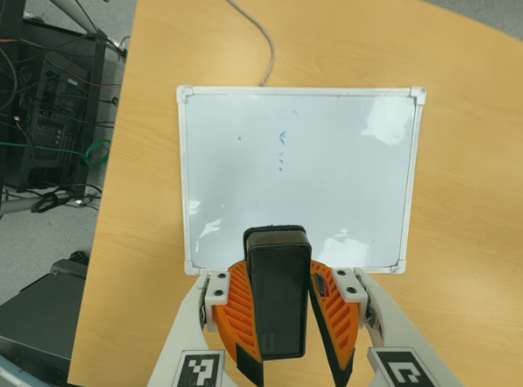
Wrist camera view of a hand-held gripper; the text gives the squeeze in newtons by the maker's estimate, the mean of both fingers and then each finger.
{"total": 10.6, "left": 10.3, "right": 10.8}